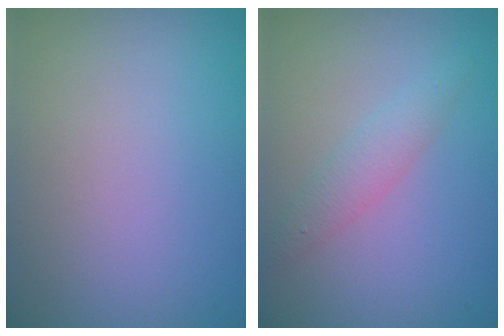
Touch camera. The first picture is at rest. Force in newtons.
{"total": 2.0, "press": 2.0, "slide": 0.0}